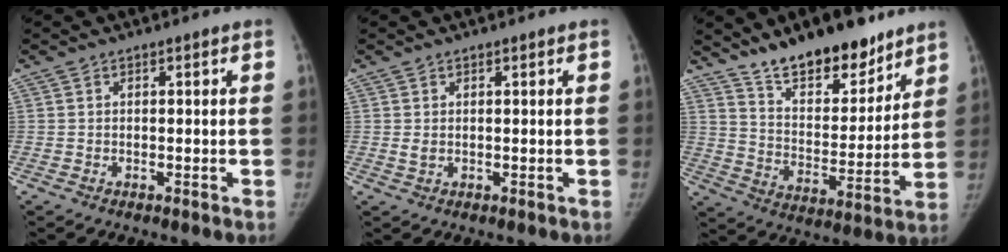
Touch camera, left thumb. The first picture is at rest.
{"total": 1.1, "force": [0.4, 0.7, 0.7], "torque": [-0.010, -0.005, 0.011]}
{"total": 17.7, "force": [13.6, 7.0, 8.8], "torque": [-0.088, -0.092, 0.225]}